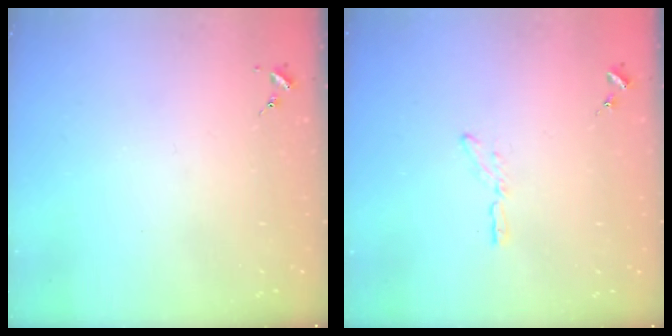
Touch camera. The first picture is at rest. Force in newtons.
{"total": 3.3, "press": 3.3, "slide": 0.3}